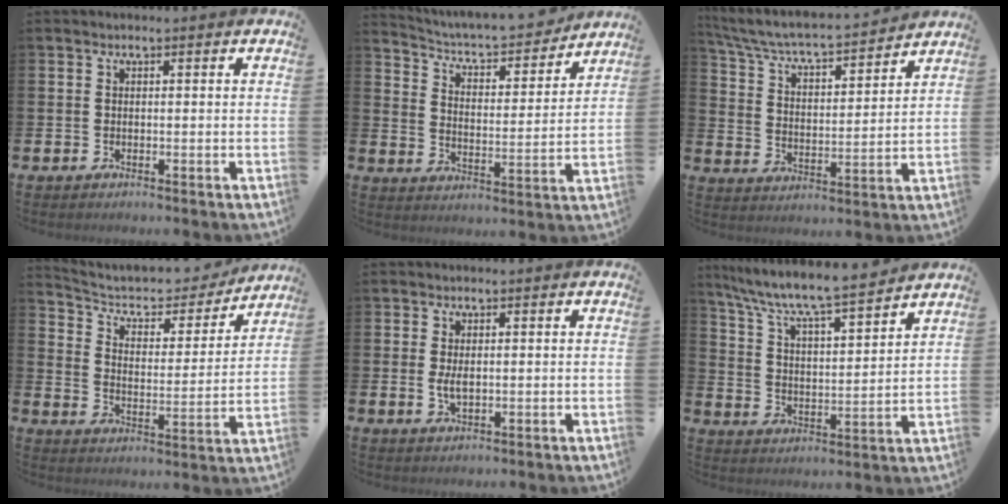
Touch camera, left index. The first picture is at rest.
{"total": 6.2, "force": [5.9, 1.3, 1.4], "torque": [-0.054, -0.052, 0.095]}
{"total": 6.3, "force": [5.9, 1.0, 2.1], "torque": [-0.071, -0.047, 0.096]}
{"total": 7.4, "force": [6.6, 2.6, 1.9], "torque": [-0.070, -0.047, 0.111]}
{"total": 2.3, "force": [0.2, 1.0, 2.0], "torque": [-0.032, -0.002, 0.000]}
{"total": 8.1, "force": [7.6, 0.6, 2.9], "torque": [-0.095, -0.059, 0.127]}